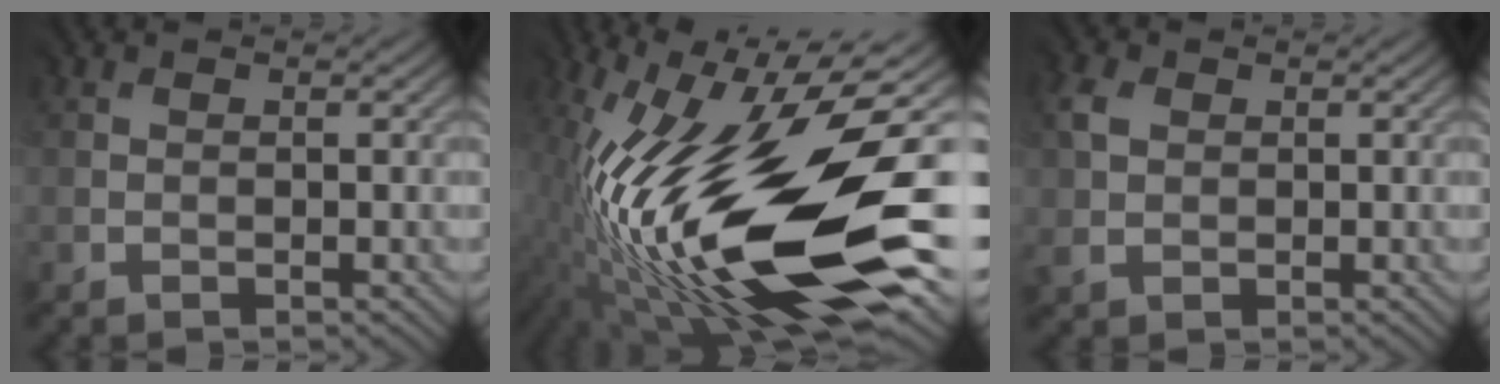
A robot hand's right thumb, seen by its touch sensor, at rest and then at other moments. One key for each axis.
{"total": 21.7, "fx": -4.7, "fy": 7.6, "fz": 19.7, "tx": -0.387, "ty": -0.013, "tz": -0.092}
{"total": 2.9, "fx": 1.0, "fy": 2.4, "fz": 1.4, "tx": -0.048, "ty": 0.007, "tz": 0.019}